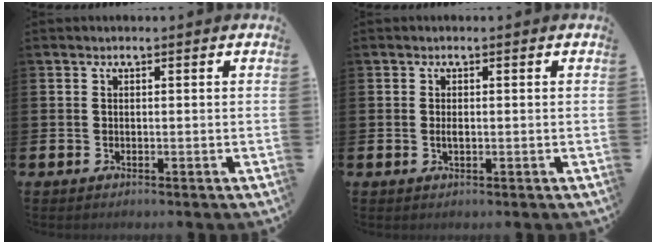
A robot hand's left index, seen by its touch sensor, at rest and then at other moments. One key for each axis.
{"total": 1.0, "fx": 0.0, "fy": 0.4, "fz": 0.9, "tx": -0.024, "ty": 0.005, "tz": 0.000}